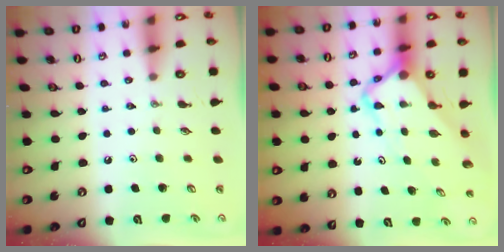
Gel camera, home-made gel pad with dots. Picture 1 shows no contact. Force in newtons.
{"total": 6.8, "press": 6.8, "slide": 0.4}